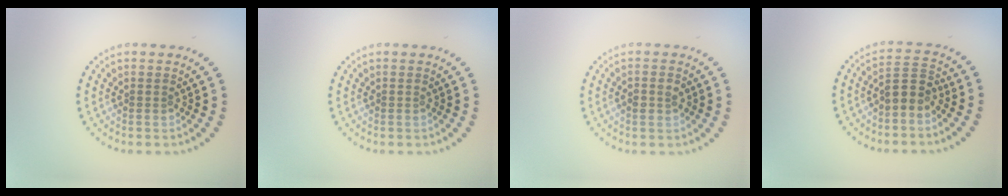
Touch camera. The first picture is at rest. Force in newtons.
{"total": 0.0}
{"total": 1.5, "press": 1.5, "slide": 0.1}
{"total": 2.6, "press": 2.2, "slide": 1.2}